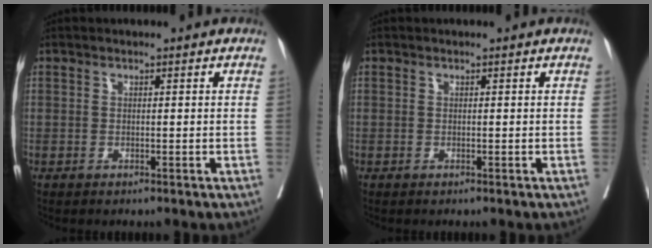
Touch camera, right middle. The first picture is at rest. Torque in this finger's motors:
{"motor_torque": [0.42, -0.36, 0.03, 0.01]}